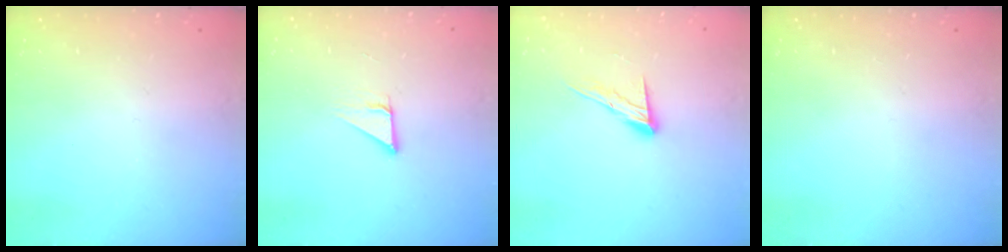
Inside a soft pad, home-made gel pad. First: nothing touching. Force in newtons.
{"total": 2.9, "press": 2.9, "slide": 0.2}
{"total": 10.7, "press": 10.6, "slide": 1.3}
{"total": 0.0}